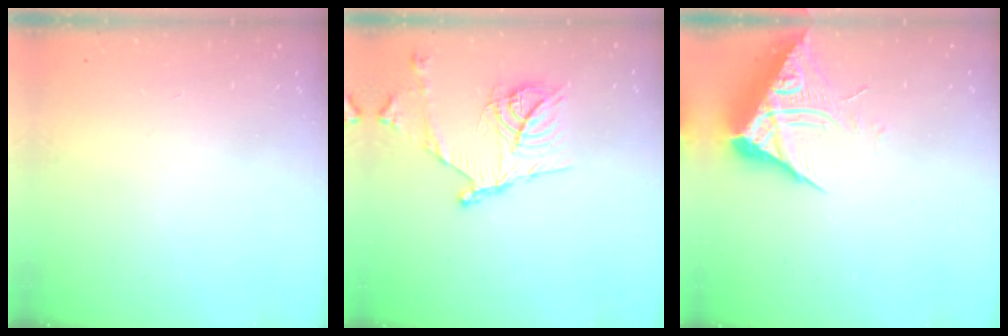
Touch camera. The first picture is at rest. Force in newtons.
{"total": 18.1, "press": 18.0, "slide": 1.7}
{"total": 8.8, "press": 8.7, "slide": 0.9}